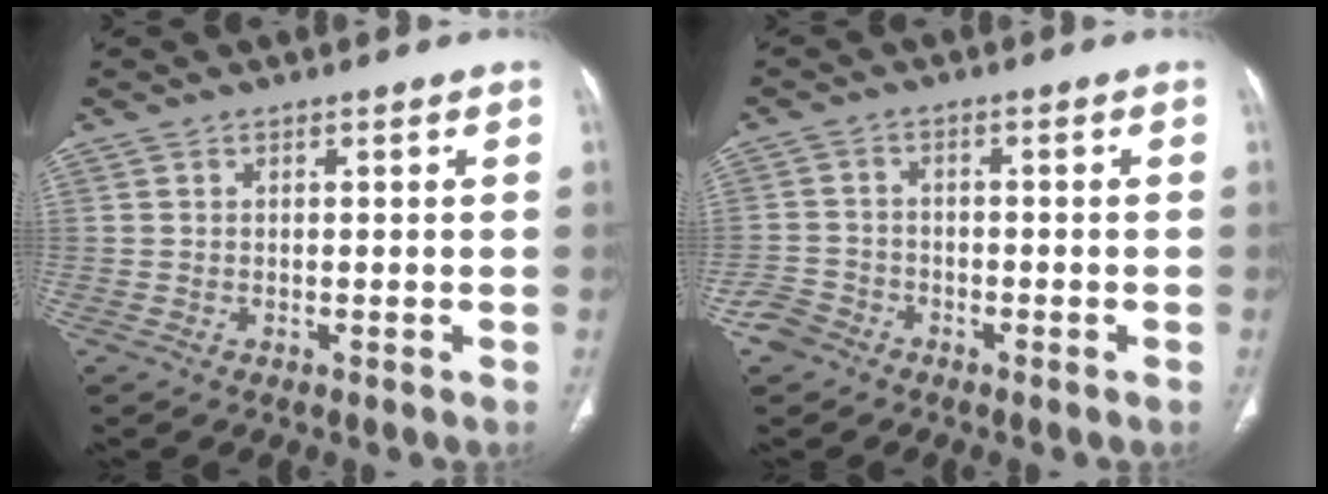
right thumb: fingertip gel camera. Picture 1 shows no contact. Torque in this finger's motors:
{"motor_torque": [0.48, 0.38, 0.28, -0.25, 0.00]}